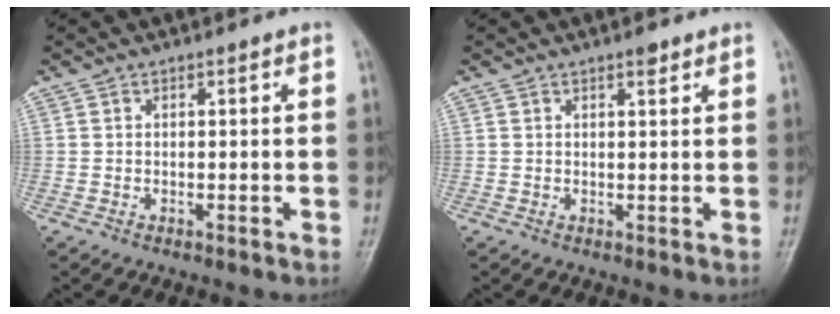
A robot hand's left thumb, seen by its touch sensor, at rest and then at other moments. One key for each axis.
{"total": 1.2, "fx": 0.8, "fy": 0.5, "fz": 0.7, "tx": -0.005, "ty": -0.002, "tz": 0.008}